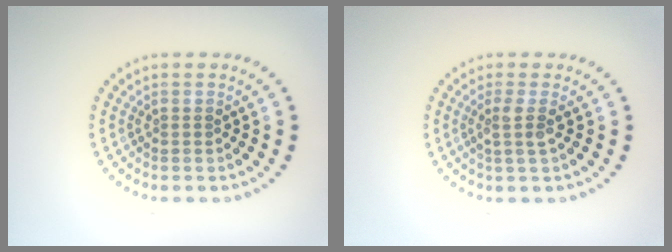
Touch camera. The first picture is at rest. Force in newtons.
{"total": 1.7, "press": 1.3, "slide": 1.2}